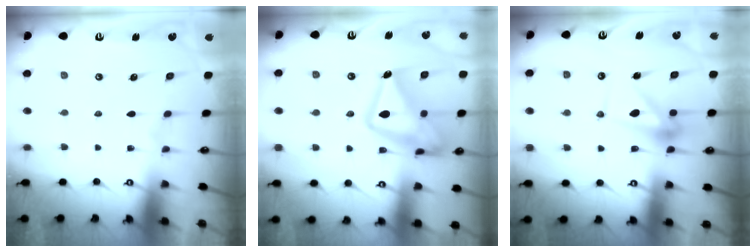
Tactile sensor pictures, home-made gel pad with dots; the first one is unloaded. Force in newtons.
{"total": 20.8, "press": 20.7, "slide": 1.6}
{"total": 9.9, "press": 9.9, "slide": 0.2}